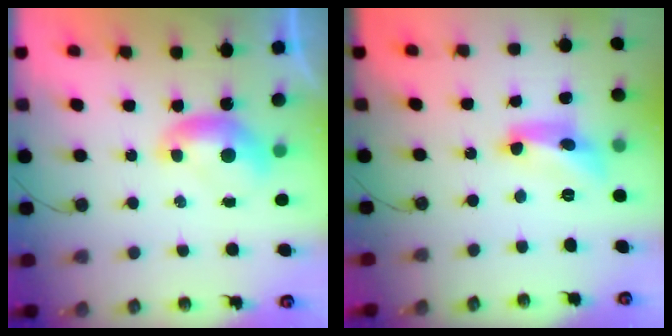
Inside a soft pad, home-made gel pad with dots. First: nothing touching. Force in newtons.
{"total": 9.7, "press": 9.7, "slide": 0.8}